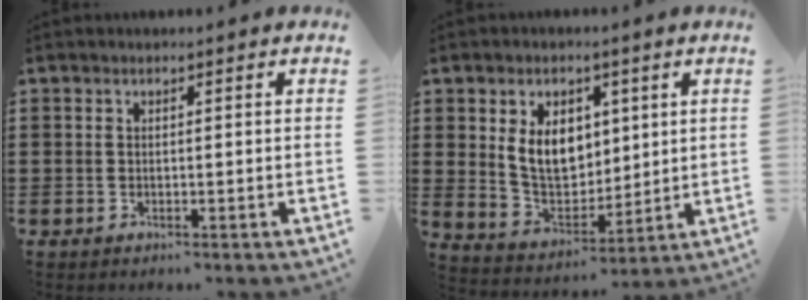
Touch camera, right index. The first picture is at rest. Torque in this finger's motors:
{"motor_torque": [1.28, 0.86, 0.88, 0.20]}